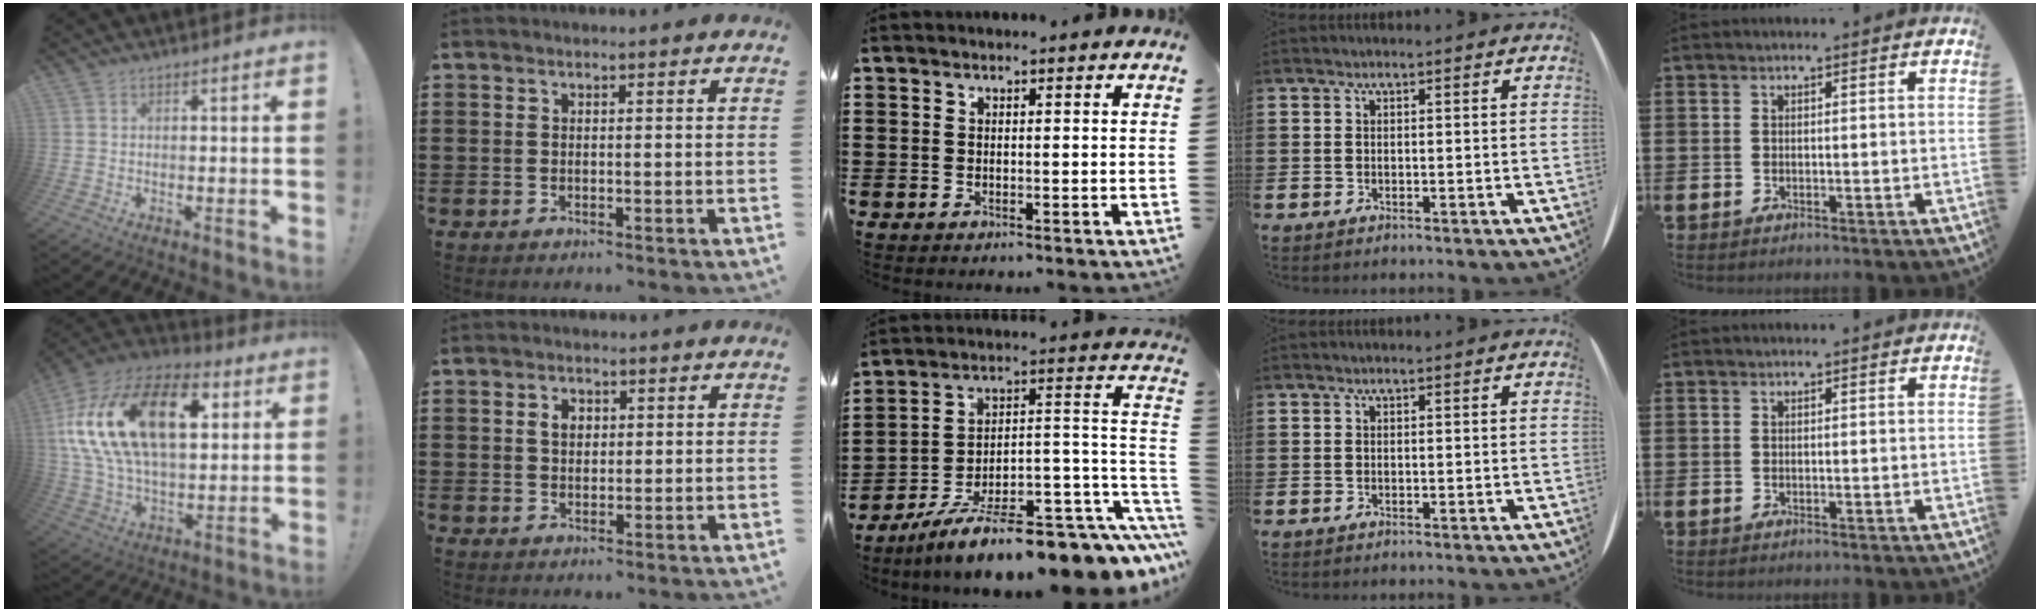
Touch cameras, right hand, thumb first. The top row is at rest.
{"thumb": {"total": 26.6, "force": [8.0, 15.4, 20.2], "torque": [-0.369, -0.026, 0.135]}, "index": {"total": 2.2, "force": [0.7, 1.5, 1.4], "torque": [-0.033, 0.010, 0.012]}, "middle": {"total": 10.9, "force": [-7.5, 2.0, 7.6], "torque": [-0.118, 0.007, -0.124]}}